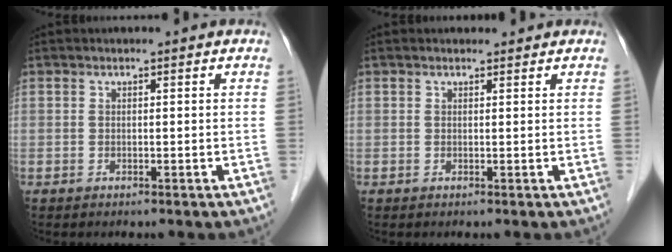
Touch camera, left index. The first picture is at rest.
{"total": 0.9, "force": [0.9, 0.4, 0.0], "torque": [-0.008, 0.006, 0.012]}